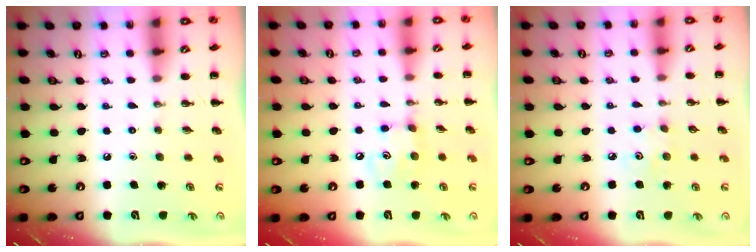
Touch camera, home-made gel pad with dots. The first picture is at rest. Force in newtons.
{"total": 5.5, "press": 5.5, "slide": 0.5}
{"total": 3.5, "press": 3.4, "slide": 0.9}